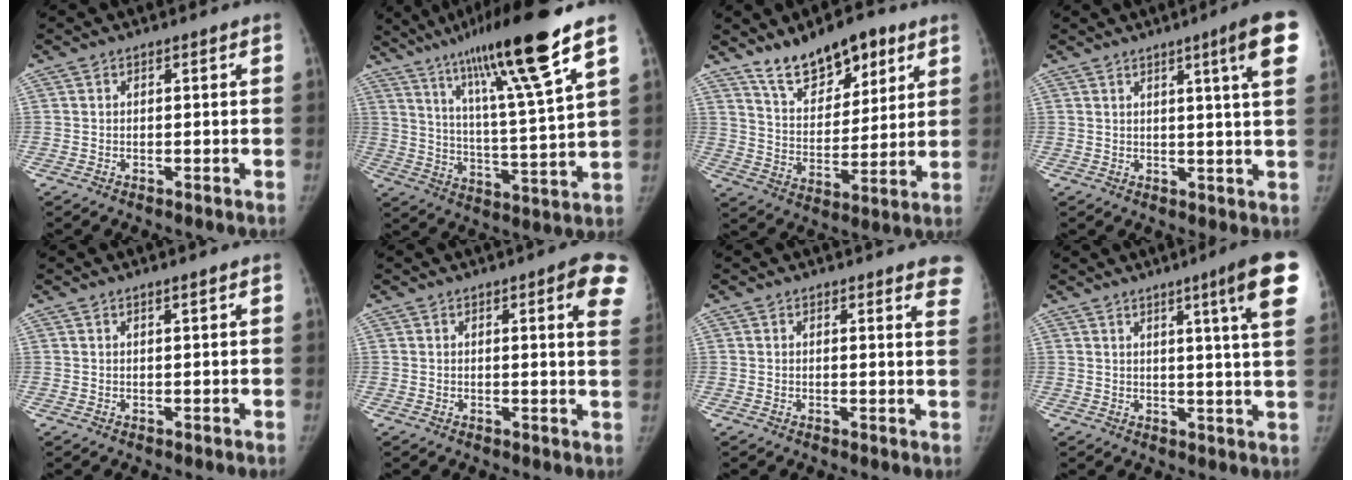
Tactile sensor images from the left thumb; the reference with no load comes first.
{"total": 20.1, "force": [12.9, 0.7, 15.3], "torque": [-0.241, -0.051, 0.216]}
{"total": 14.3, "force": [9.7, 6.8, 8.0], "torque": [-0.086, -0.055, 0.170]}
{"total": 9.3, "force": [4.4, -0.2, 8.2], "torque": [-0.104, -0.018, 0.048]}
{"total": 0.8, "force": [0.6, -0.1, 0.6], "torque": [-0.009, -0.004, 0.014]}
{"total": 9.0, "force": [4.1, 1.6, 7.8], "torque": [-0.074, -0.012, 0.037]}
{"total": 6.8, "force": [5.5, 1.2, 3.8], "torque": [-0.023, -0.022, 0.043]}
{"total": 12.4, "force": [6.4, -0.1, 10.7], "torque": [-0.139, -0.031, 0.072]}